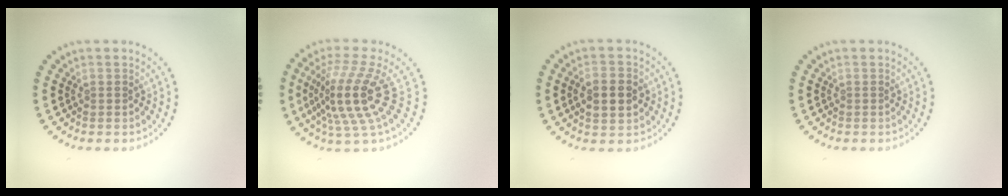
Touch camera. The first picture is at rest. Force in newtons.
{"total": 5.4, "press": 3.9, "slide": 3.7}
{"total": 4.4, "press": 4.4, "slide": 0.1}
{"total": 0.0}